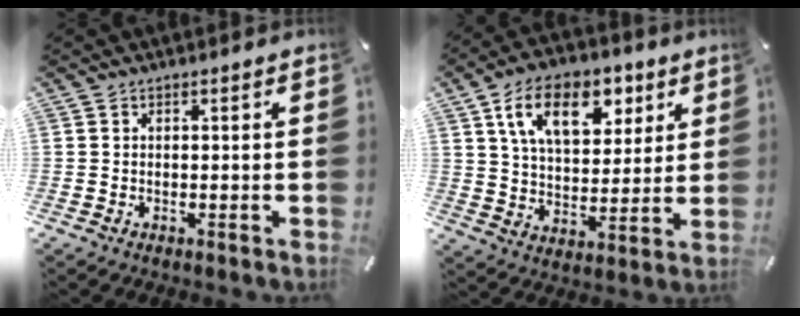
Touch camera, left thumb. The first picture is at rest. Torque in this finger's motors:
{"motor_torque": [2.24, 2.24, 1.49, -1.28, 0.20]}